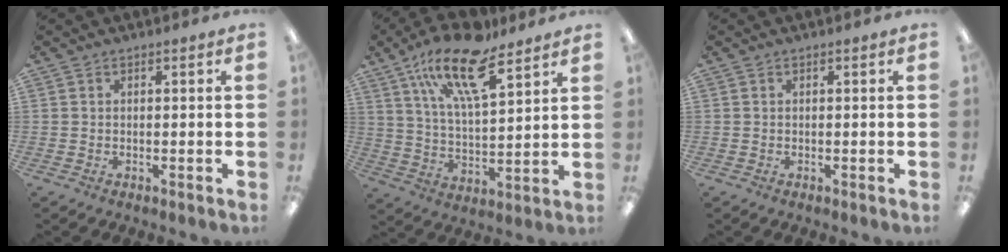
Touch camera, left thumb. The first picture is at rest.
{"total": 18.5, "force": [11.5, 6.8, 12.8], "torque": [-0.221, -0.053, 0.197]}
{"total": 0.0}